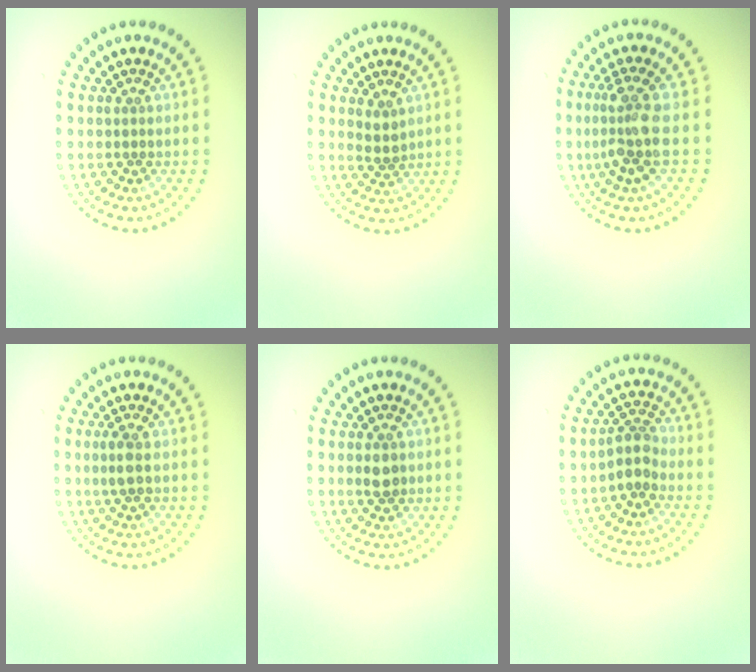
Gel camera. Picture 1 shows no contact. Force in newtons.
{"total": 1.4, "press": 1.2, "slide": 0.9}
{"total": 3.8, "press": 3.1, "slide": 2.2}
{"total": 1.3, "press": 1.2, "slide": 0.5}
{"total": 1.6, "press": 1.6, "slide": 0.1}
{"total": 2.1, "press": 1.7, "slide": 1.2}